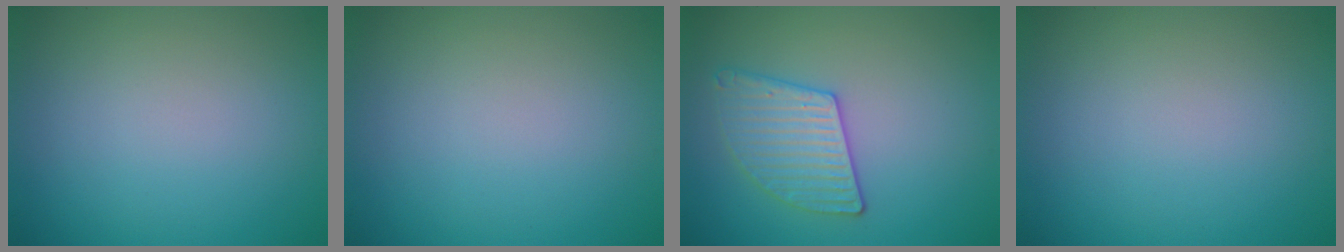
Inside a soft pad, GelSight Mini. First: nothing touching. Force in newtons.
{"total": 0.0}
{"total": 3.1, "press": 3.1, "slide": 0.3}
{"total": 0.0}